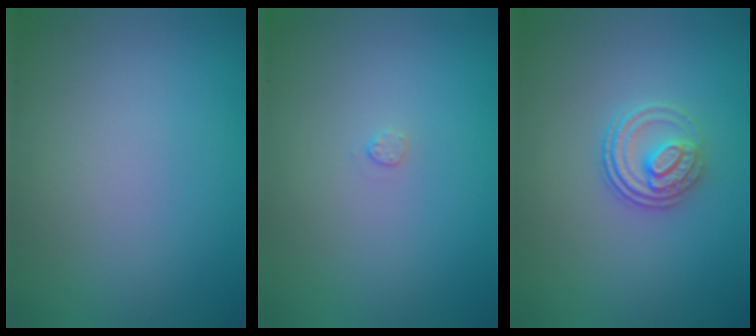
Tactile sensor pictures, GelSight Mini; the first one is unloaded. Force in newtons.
{"total": 0.5, "press": 0.5, "slide": 0.2}
{"total": 3.1, "press": 2.7, "slide": 1.6}